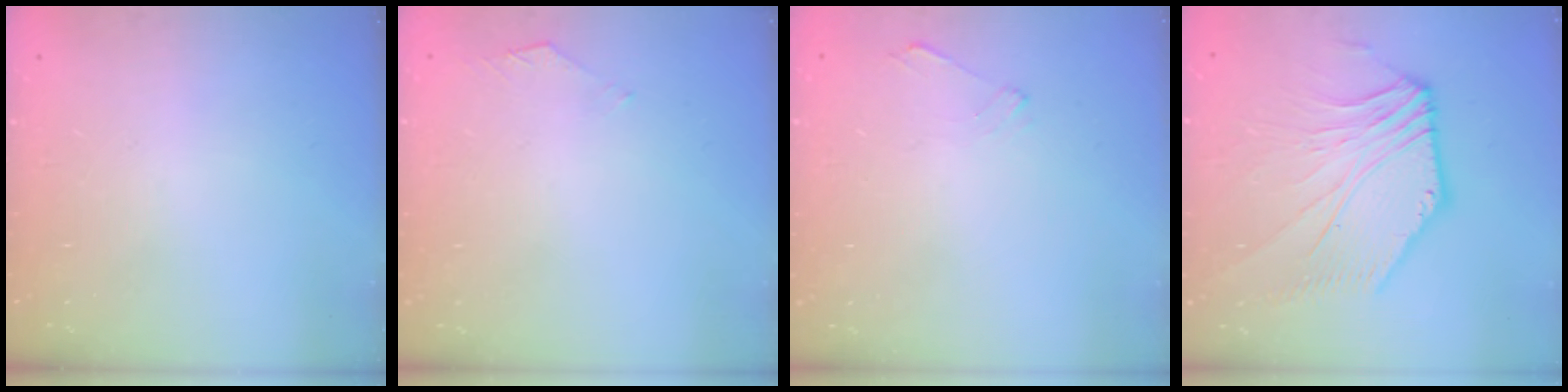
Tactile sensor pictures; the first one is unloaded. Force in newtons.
{"total": 2.6, "press": 2.6, "slide": 0.5}
{"total": 1.0, "press": 1.0, "slide": 0.3}
{"total": 7.9, "press": 7.8, "slide": 1.3}